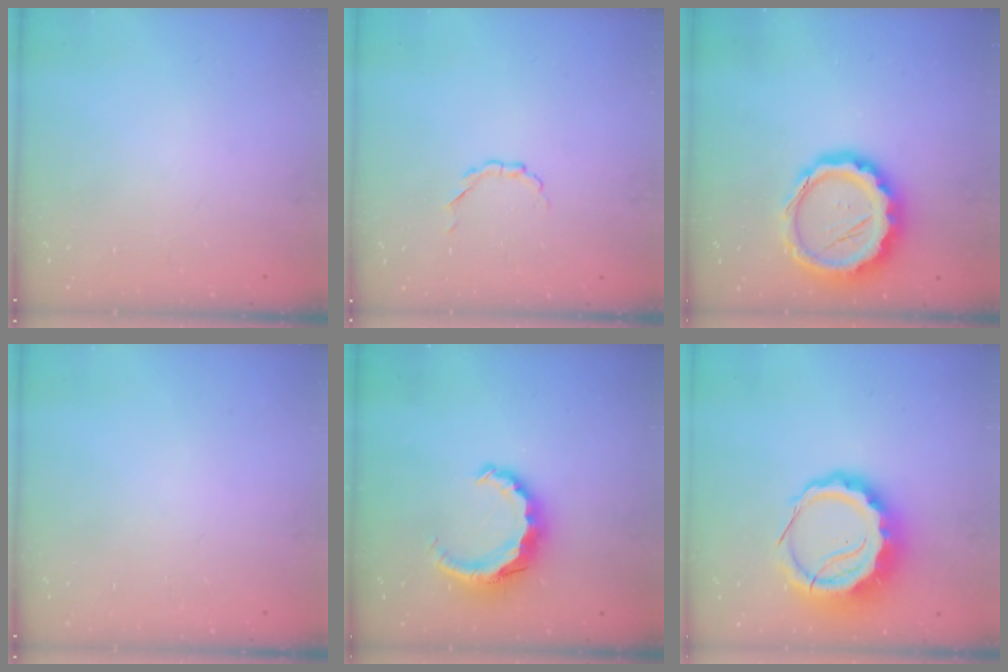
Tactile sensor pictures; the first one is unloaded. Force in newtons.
{"total": 2.5, "press": 2.4, "slide": 0.6}
{"total": 15.0, "press": 14.6, "slide": 3.2}
{"total": 0.0}
{"total": 8.3, "press": 8.2, "slide": 1.1}
{"total": 13.6, "press": 13.3, "slide": 2.7}